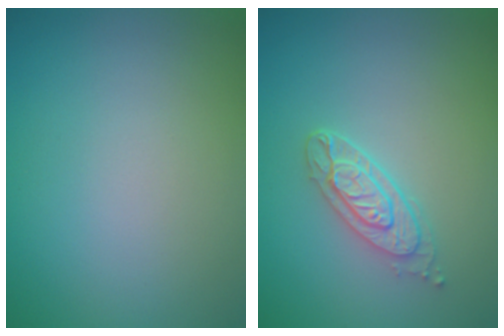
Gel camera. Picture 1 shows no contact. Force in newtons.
{"total": 2.9, "press": 2.5, "slide": 1.5}